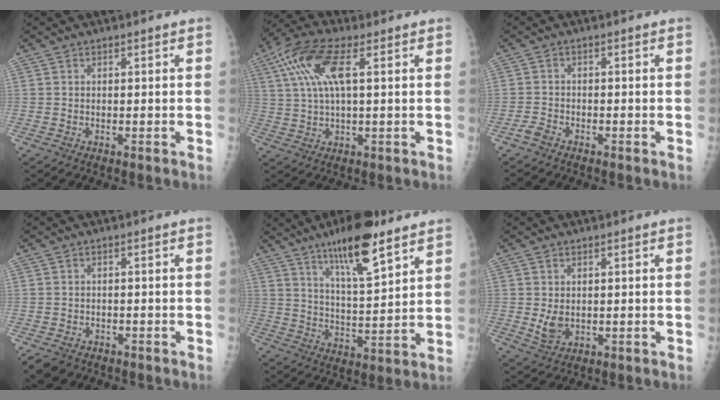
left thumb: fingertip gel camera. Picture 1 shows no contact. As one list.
[{"total": 10.9, "force": [3.7, 3.7, 9.6], "torque": [-0.218, 0.017, 0.069]}, {"total": 1.7, "force": [-1.5, 0.6, 0.4], "torque": [-0.016, 0.005, -0.031]}, {"total": 4.7, "force": [-3.3, 3.1, 1.3], "torque": [-0.020, 0.013, -0.044]}, {"total": 13.9, "force": [9.1, 3.3, 10.0], "torque": [-0.149, -0.052, 0.152]}, {"total": 3.5, "force": [0.1, 2.4, 2.5], "torque": [-0.040, -0.010, 0.010]}]